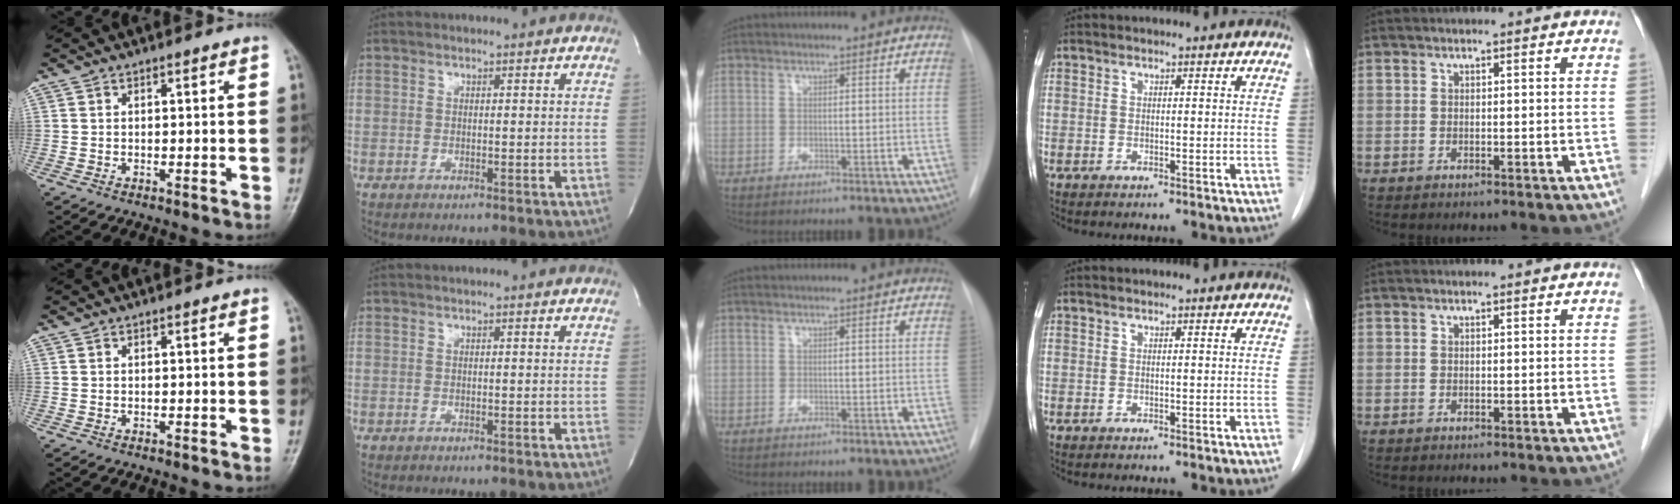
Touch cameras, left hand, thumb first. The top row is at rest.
{}